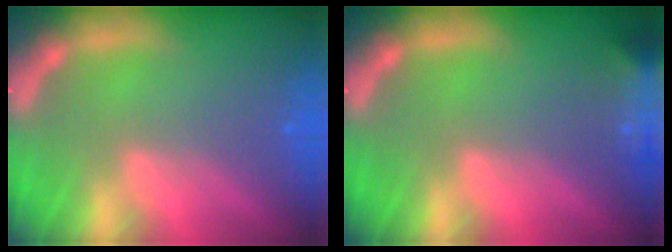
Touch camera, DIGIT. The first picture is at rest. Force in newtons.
{"total": 9.0}